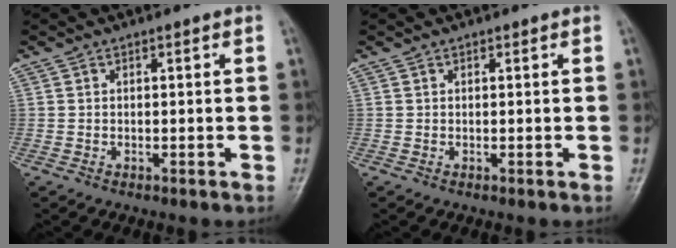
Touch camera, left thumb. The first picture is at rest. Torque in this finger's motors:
{"motor_torque": [1.87, 1.73, -0.11, -0.01, -0.01]}